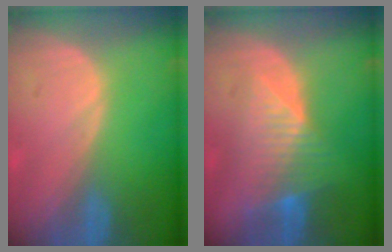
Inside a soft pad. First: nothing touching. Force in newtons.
{"total": 8.1, "press": 6.9, "slide": 4.3}